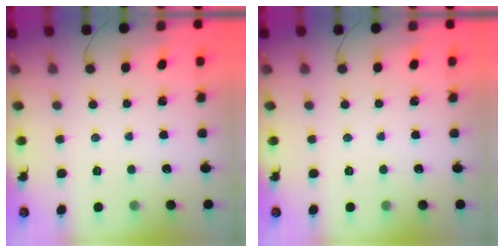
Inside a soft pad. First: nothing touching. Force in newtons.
{"total": 0.0}